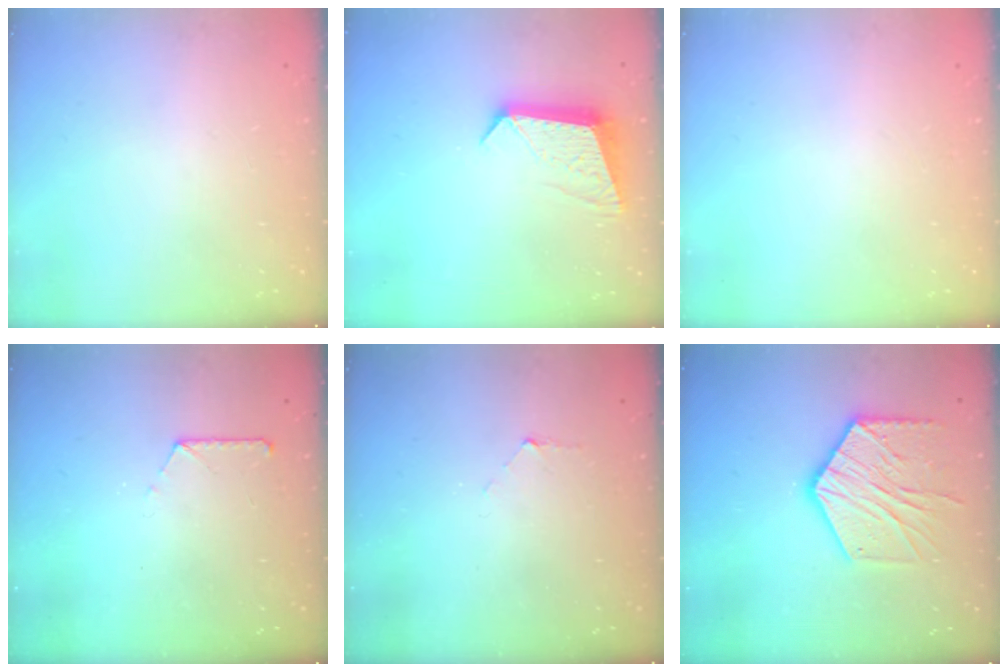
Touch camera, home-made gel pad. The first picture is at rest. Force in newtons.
{"total": 10.4, "press": 10.4, "slide": 0.3}
{"total": 0.0}
{"total": 6.6, "press": 6.6, "slide": 0.7}
{"total": 3.9, "press": 3.9, "slide": 0.4}
{"total": 17.6, "press": 17.6, "slide": 1.1}